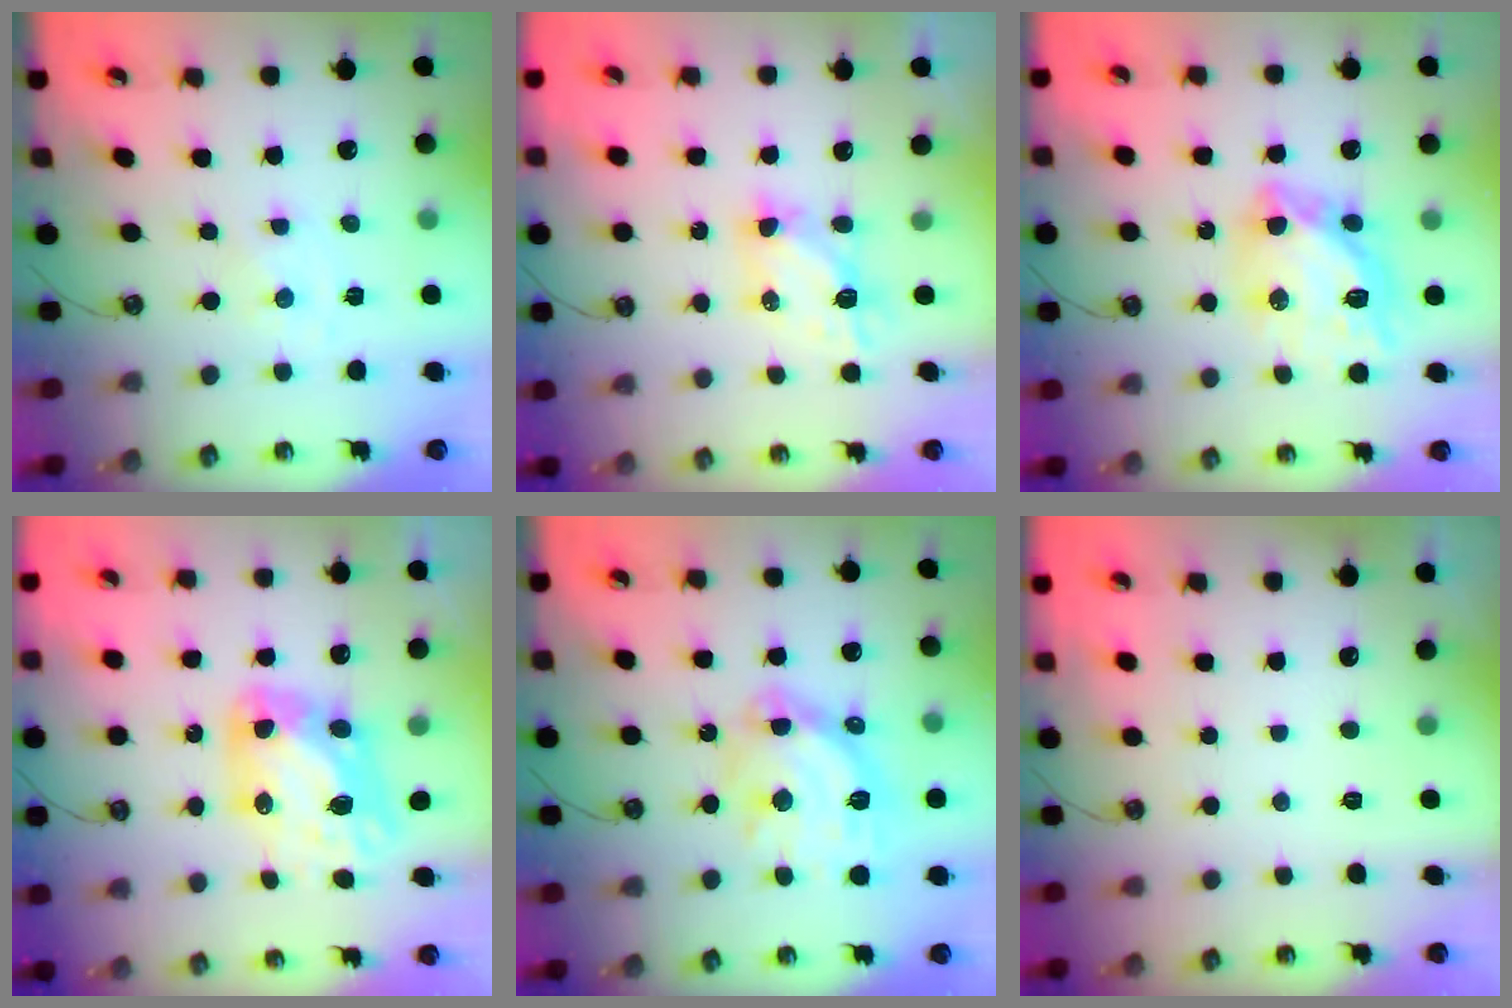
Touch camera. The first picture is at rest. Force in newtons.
{"total": 6.1, "press": 6.1, "slide": 0.3}
{"total": 15.5, "press": 15.5, "slide": 1.6}
{"total": 10.6, "press": 10.5, "slide": 1.1}
{"total": 16.5, "press": 16.5, "slide": 1.1}
{"total": 0.0}